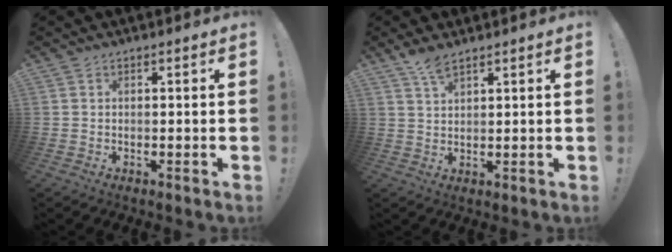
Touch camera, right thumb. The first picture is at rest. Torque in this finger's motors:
{"motor_torque": [-0.60, 0.56, 0.42, 0.22, -0.01]}